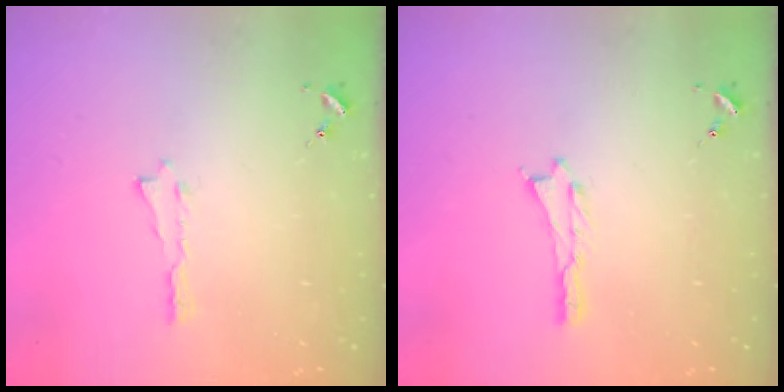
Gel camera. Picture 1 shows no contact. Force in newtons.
{"total": 0.0}